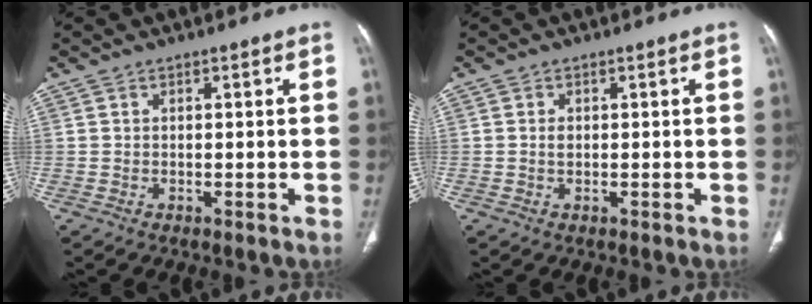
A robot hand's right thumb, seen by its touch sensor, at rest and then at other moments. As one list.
[{"total": 1.2, "force": [0.0, 0.8, 0.9], "torque": [-0.012, 0.002, 0.002]}]